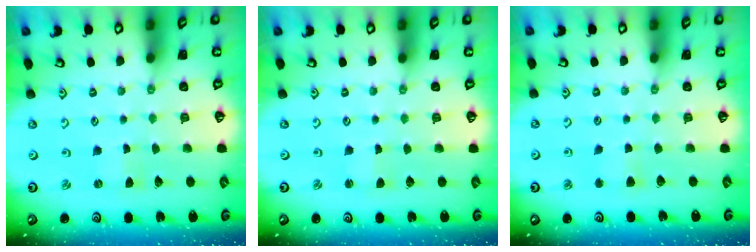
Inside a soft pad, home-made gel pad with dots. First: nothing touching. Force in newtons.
{"total": 1.1, "press": 1.1, "slide": 0.1}
{"total": 2.8, "press": 2.8, "slide": 0.5}